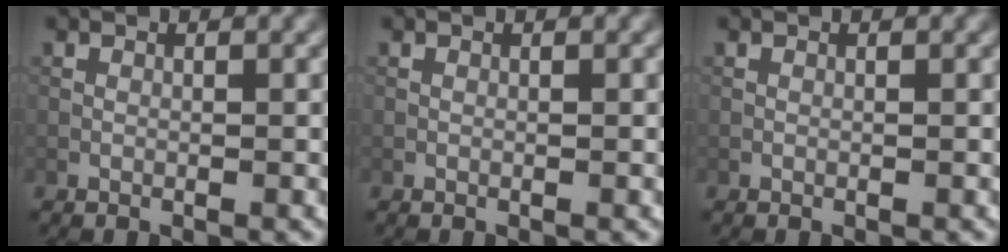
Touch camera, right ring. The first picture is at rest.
{"total": 0.0}
{"total": 0.0}